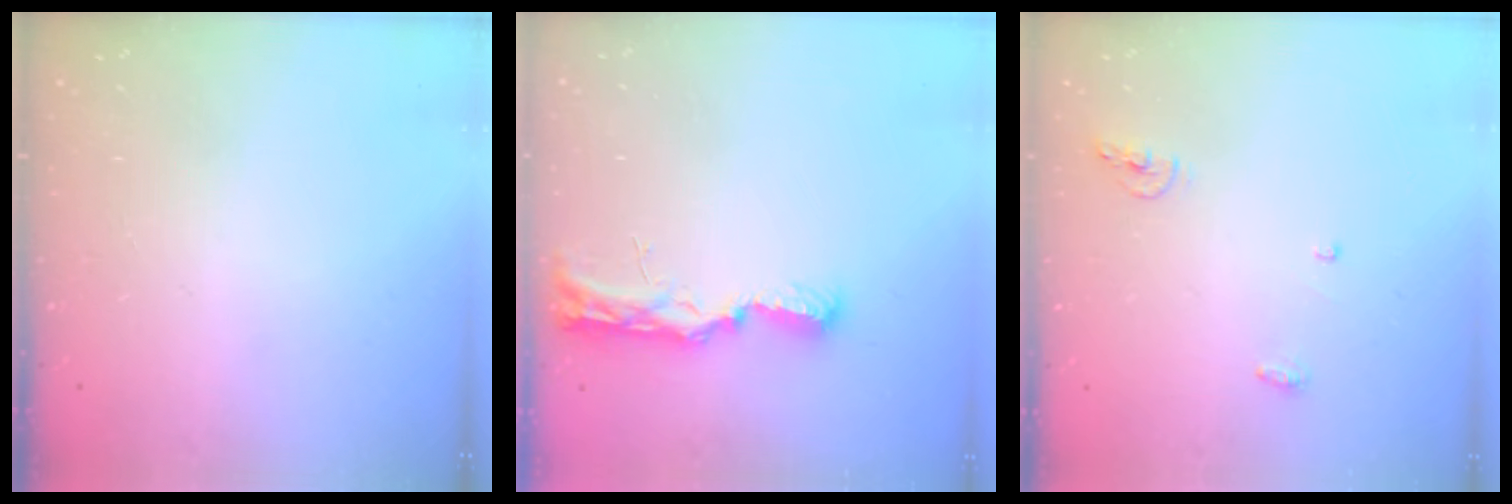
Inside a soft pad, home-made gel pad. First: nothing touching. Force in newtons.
{"total": 11.2, "press": 9.8, "slide": 5.4}
{"total": 4.8, "press": 4.7, "slide": 0.8}